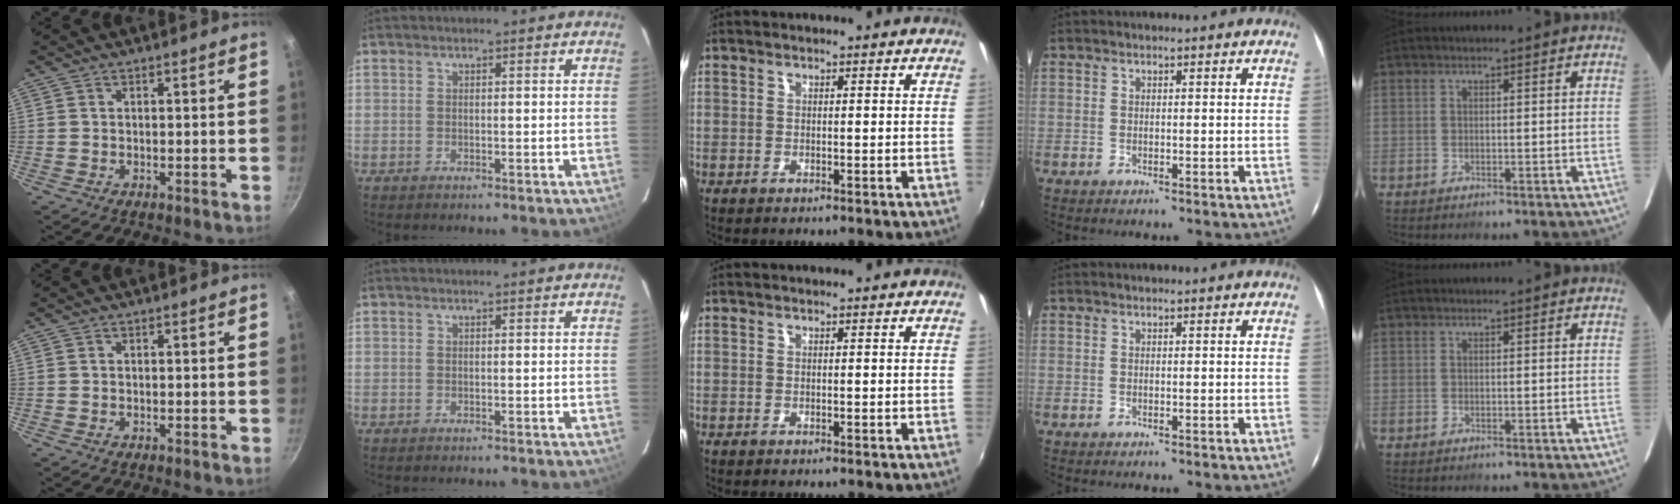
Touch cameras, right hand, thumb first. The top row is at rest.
{}